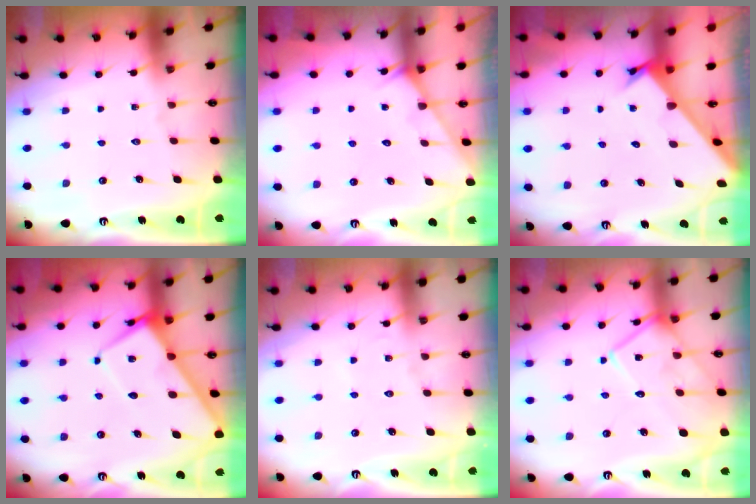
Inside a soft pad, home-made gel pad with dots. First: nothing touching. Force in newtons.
{"total": 4.9, "press": 4.9, "slide": 0.2}
{"total": 2.2, "press": 2.2, "slide": 0.2}
{"total": 7.1, "press": 7.1, "slide": 0.8}
{"total": 3.4, "press": 3.4, "slide": 0.4}
{"total": 14.0, "press": 13.9, "slide": 1.1}